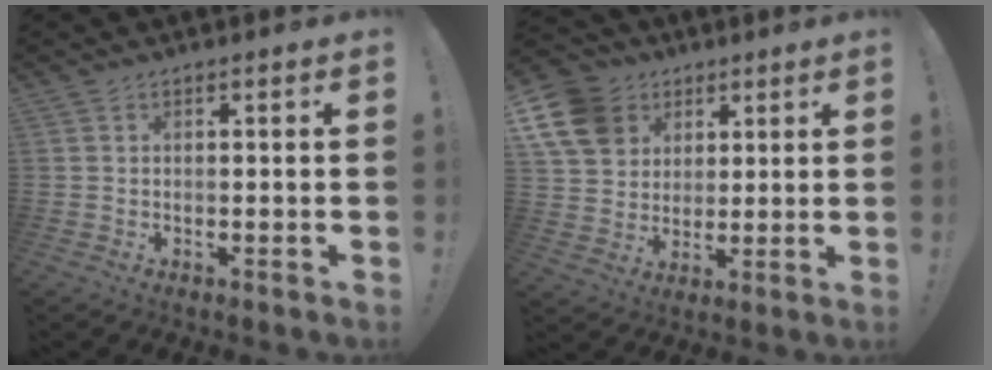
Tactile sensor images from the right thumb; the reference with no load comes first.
{"total": 15.5, "force": [6.1, 12.5, 6.6], "torque": [-0.106, -0.026, 0.127]}